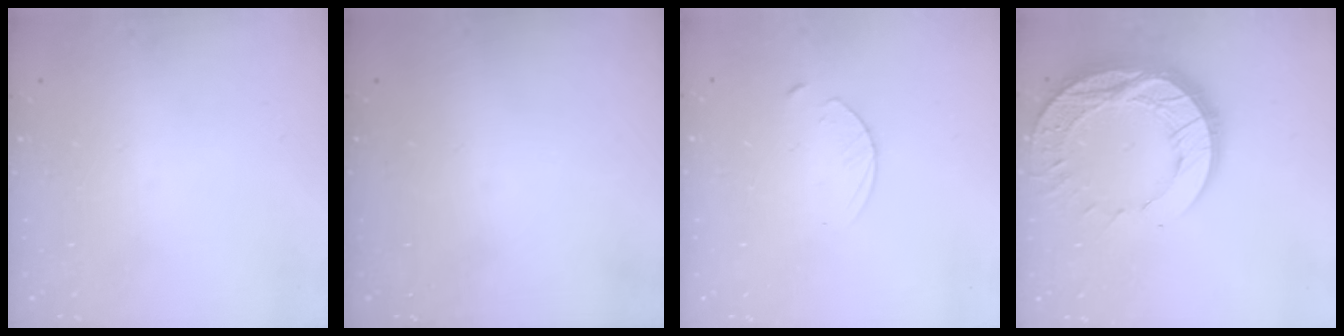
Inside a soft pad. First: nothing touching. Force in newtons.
{"total": 0.0}
{"total": 3.1, "press": 3.1, "slide": 0.3}
{"total": 19.4, "press": 19.4, "slide": 1.8}